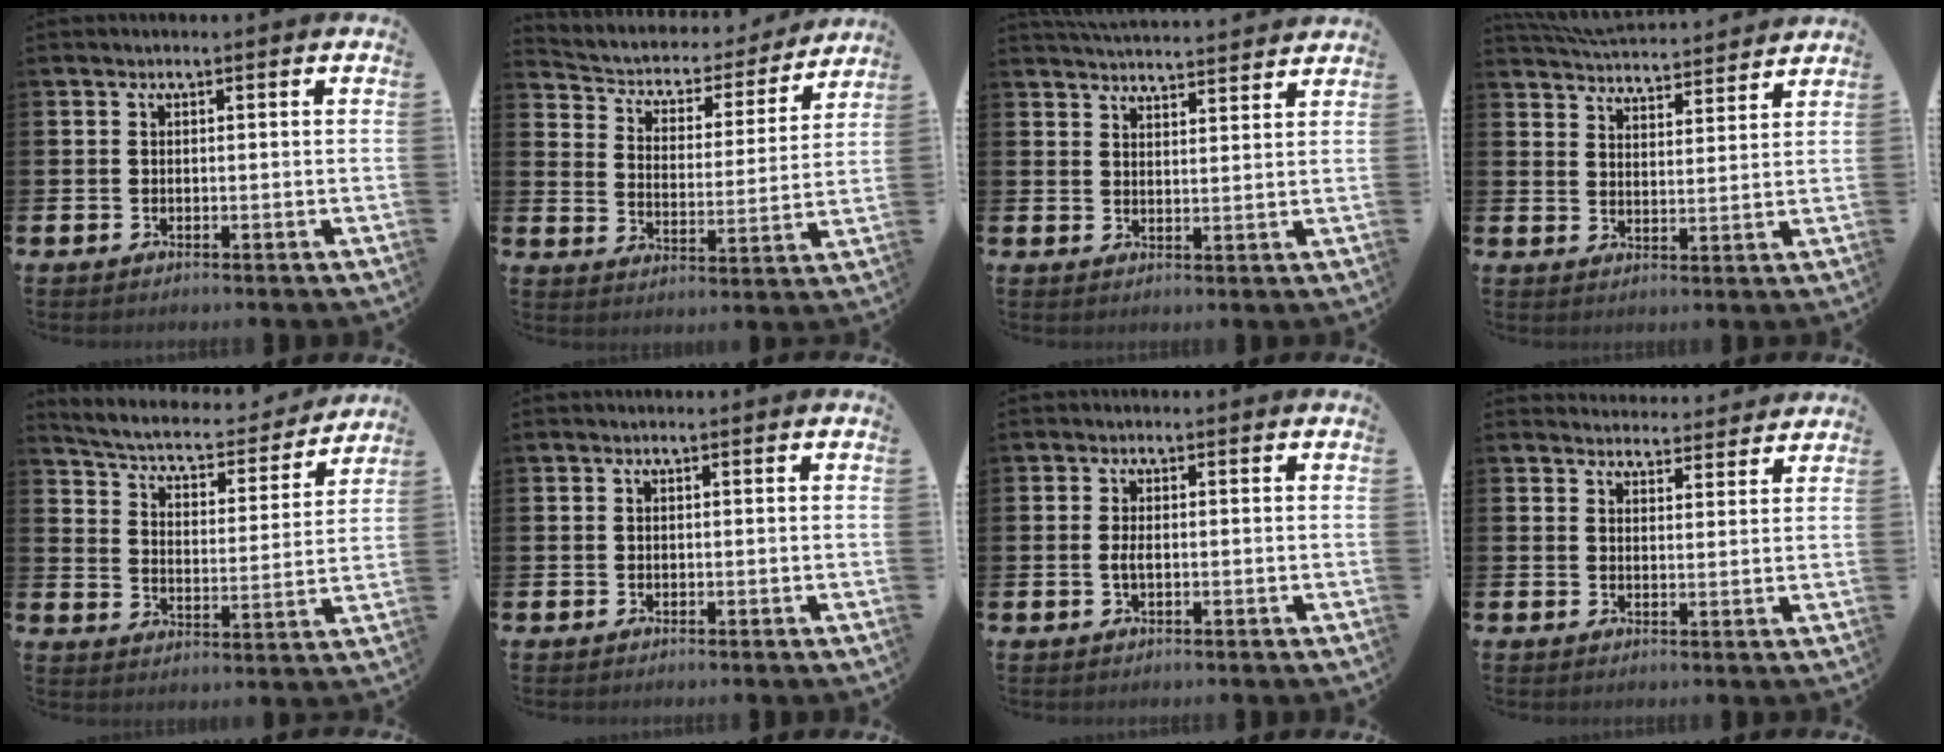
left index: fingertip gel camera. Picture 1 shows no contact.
{"total": 4.3, "force": [3.7, 2.0, 0.7], "torque": [-0.046, -0.032, 0.054]}
{"total": 4.1, "force": [4.1, 0.0, 0.1], "torque": [-0.010, -0.028, 0.073]}
{"total": 5.2, "force": [5.2, 0.4, 0.3], "torque": [-0.022, -0.039, 0.091]}
{"total": 5.7, "force": [5.2, 1.6, 1.8], "torque": [-0.070, -0.041, 0.083]}
{"total": 0.0}
{"total": 1.6, "force": [-0.2, 0.6, 1.4], "torque": [-0.026, 0.001, -0.005]}
{"total": 3.6, "force": [3.5, 0.7, -0.2], "torque": [0.004, -0.023, 0.063]}